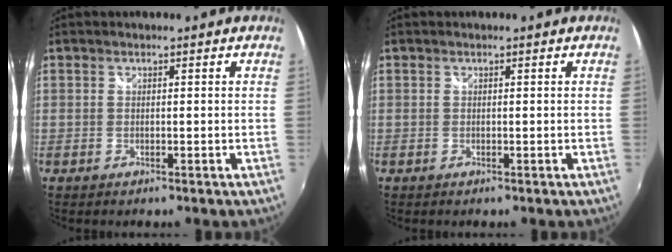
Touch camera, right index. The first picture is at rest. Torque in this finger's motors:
{"motor_torque": [0.02, 0.03, 0.00, 0.00]}